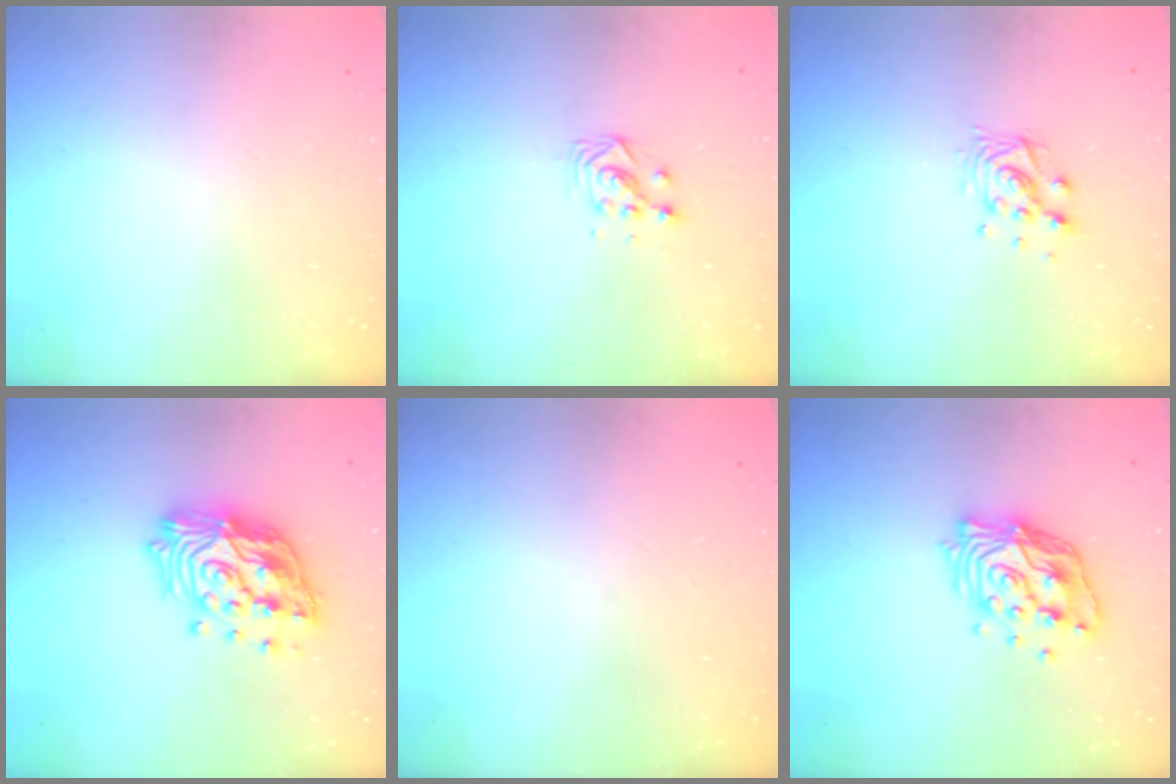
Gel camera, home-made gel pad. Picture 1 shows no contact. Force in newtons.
{"total": 3.3, "press": 3.3, "slide": 0.2}
{"total": 9.8, "press": 9.8, "slide": 0.6}
{"total": 19.2, "press": 19.1, "slide": 1.9}
{"total": 0.0}
{"total": 14.3, "press": 14.2, "slide": 1.4}